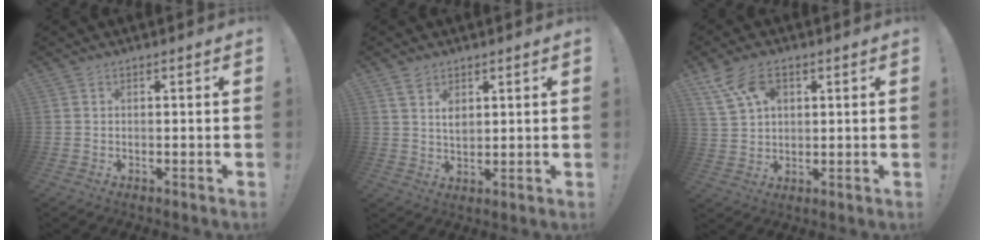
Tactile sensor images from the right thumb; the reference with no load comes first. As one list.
[{"total": 4.2, "force": [2.5, 2.8, 1.9], "torque": [-0.018, -0.017, 0.042]}, {"total": 10.0, "force": [4.7, 6.5, 6.1], "torque": [-0.114, -0.009, 0.093]}]